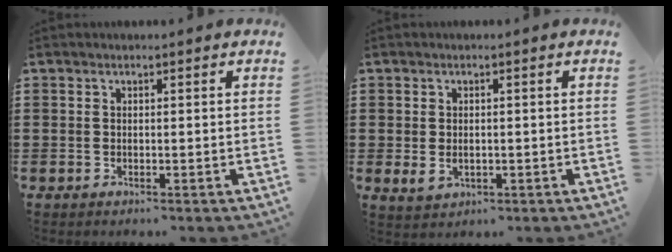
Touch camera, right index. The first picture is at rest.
{"total": 2.0, "force": [-0.1, 1.3, 1.5], "torque": [-0.032, 0.002, -0.003]}